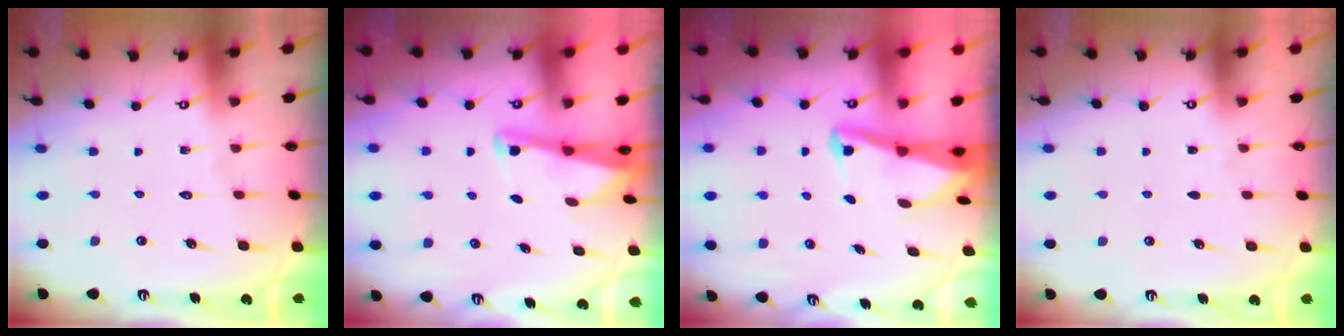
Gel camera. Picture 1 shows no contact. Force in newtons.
{"total": 2.5, "press": 2.5, "slide": 0.1}
{"total": 3.6, "press": 3.5, "slide": 0.8}
{"total": 0.9, "press": 0.9, "slide": 0.1}